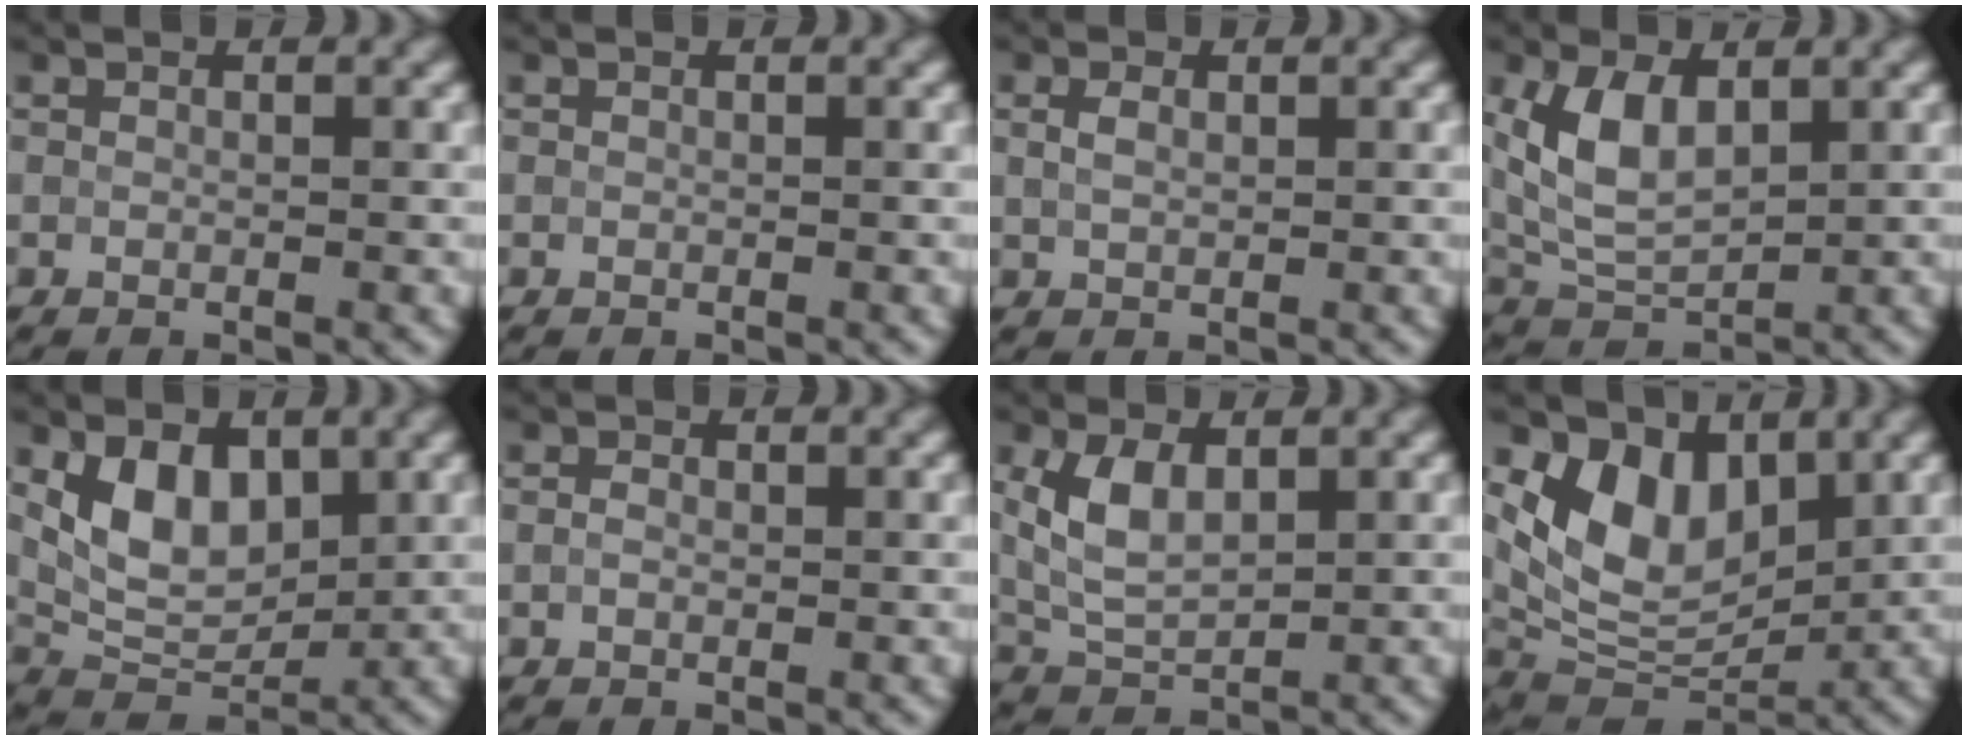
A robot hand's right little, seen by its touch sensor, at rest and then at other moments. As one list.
[{"total": 0.0}, {"total": 1.5, "force": [0.5, 0.9, 1.2], "torque": [-0.028, 0.006, 0.010]}, {"total": 6.1, "force": [1.8, 3.2, 4.9], "torque": [-0.111, 0.008, 0.040]}, {"total": 5.6, "force": [1.8, 3.4, 4.1], "torque": [-0.076, -0.003, 0.036]}, {"total": 0.9, "force": [0.0, 0.6, 0.7], "torque": [-0.016, 0.004, -0.004]}, {"total": 4.7, "force": [1.5, 2.5, 3.6], "torque": [-0.093, 0.006, 0.034]}, {"total": 7.0, "force": [2.8, 4.4, 4.7], "torque": [-0.086, -0.009, 0.049]}]